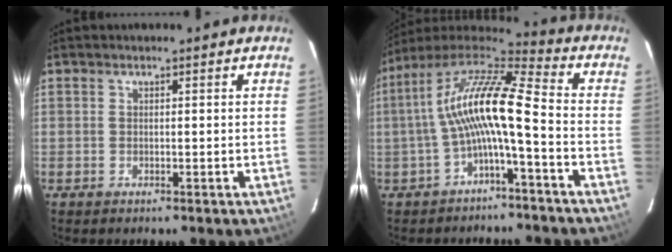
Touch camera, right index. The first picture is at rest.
{"total": 13.6, "force": [-2.0, 2.0, 13.3], "torque": [-0.258, 0.020, -0.044]}